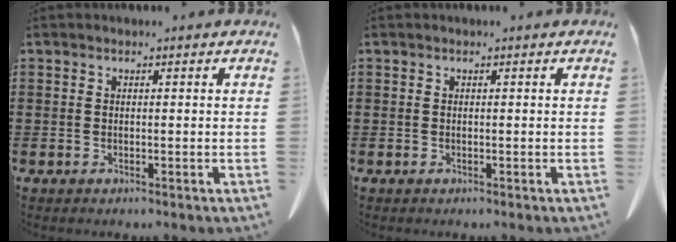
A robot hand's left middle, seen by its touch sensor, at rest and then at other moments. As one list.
[{"total": 0.0}]